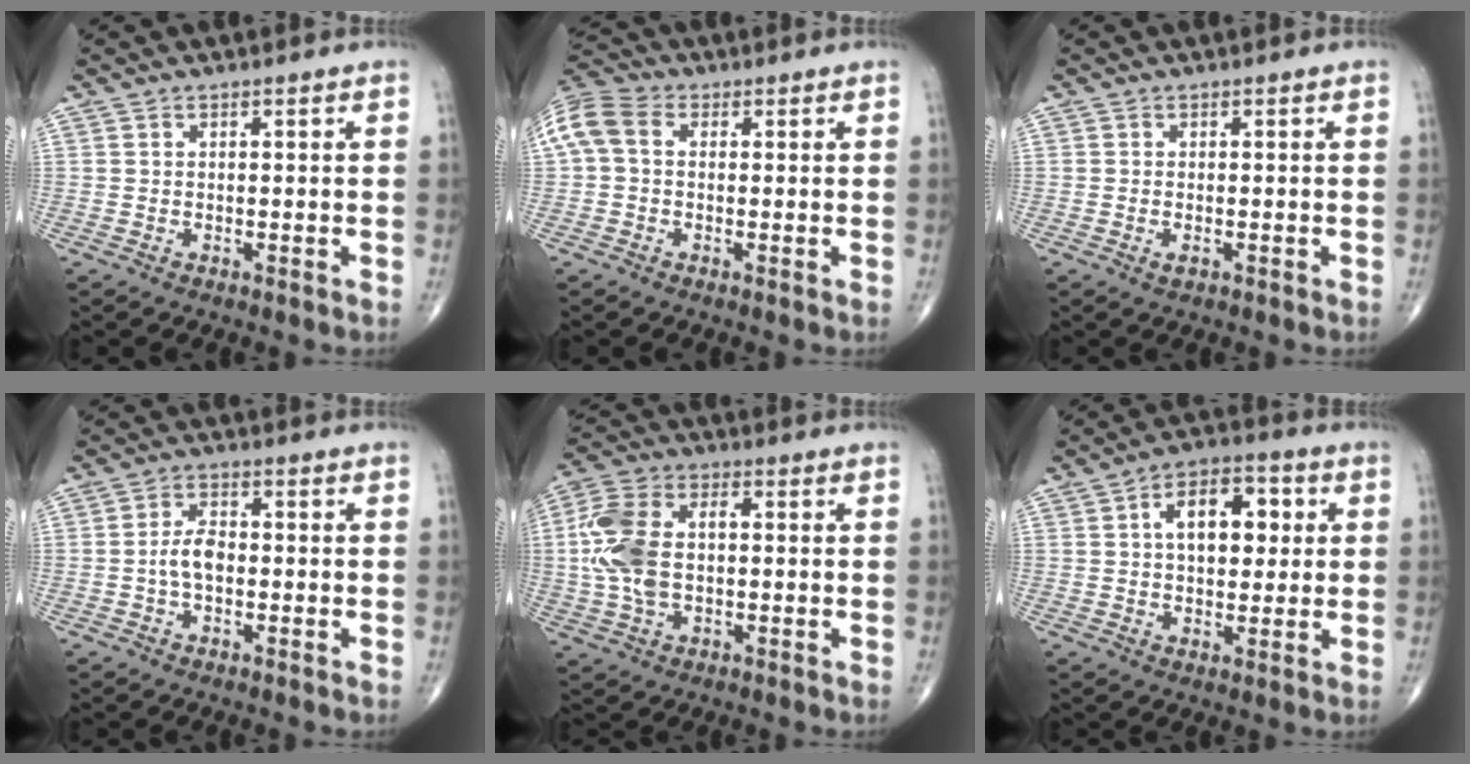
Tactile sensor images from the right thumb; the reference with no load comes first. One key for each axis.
{"total": 8.7, "fx": 1.0, "fy": 6.4, "fz": 5.9, "tx": -0.135, "ty": 0.029, "tz": 0.011}
{"total": 1.1, "fx": -0.4, "fy": 0.5, "fz": 0.8, "tx": -0.018, "ty": -0.002, "tz": -0.006}
{"total": 4.7, "fx": -0.8, "fy": 2.7, "fz": 3.7, "tx": -0.068, "ty": 0.016, "tz": -0.019}
{"total": 13.1, "fx": 0.2, "fy": 7.9, "fz": 10.5, "tx": -0.227, "ty": 0.024, "tz": 0.000}
{"total": 11.5, "fx": 2.4, "fy": 6.8, "fz": 9.0, "tx": -0.105, "ty": 0.013, "tz": 0.031}